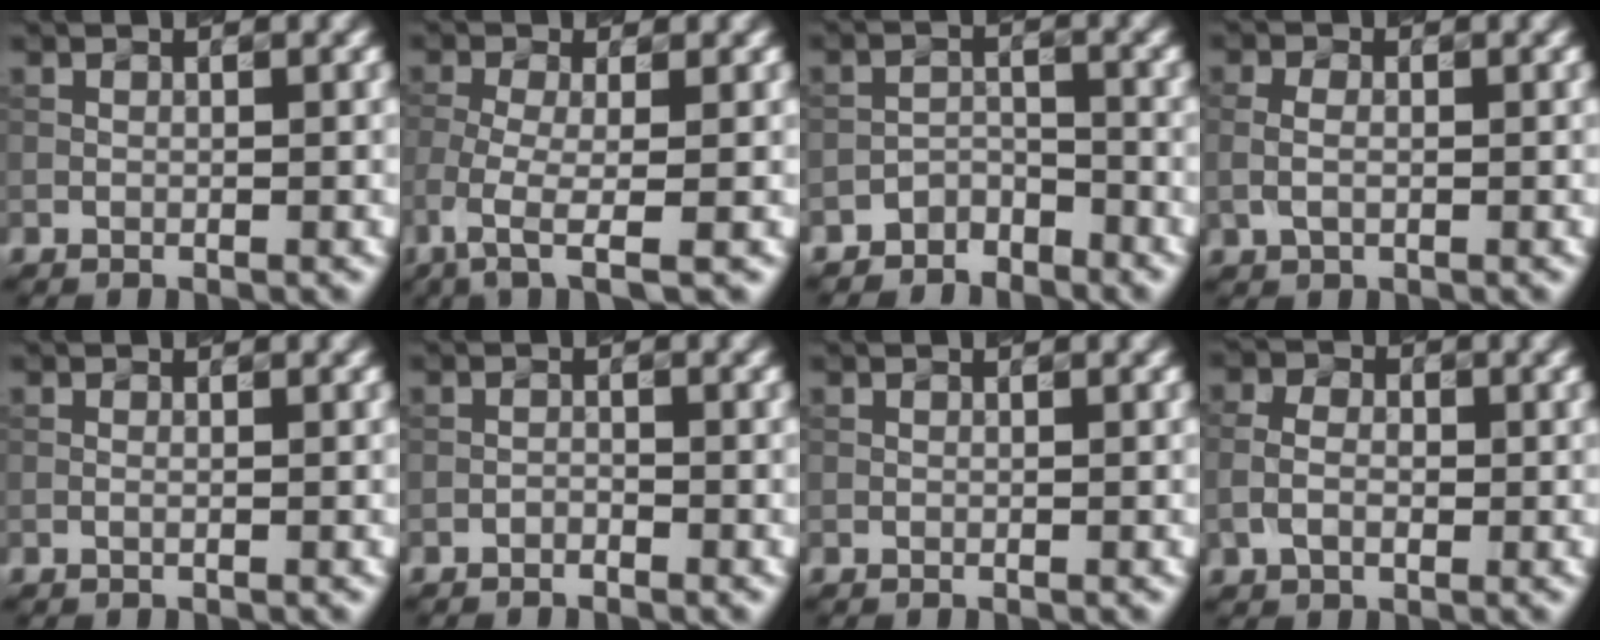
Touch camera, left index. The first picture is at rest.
{"total": 4.5, "force": [-2.5, 1.2, 3.6], "torque": [-0.078, -0.005, -0.053]}
{"total": 2.5, "force": [-2.3, 0.8, -0.2], "torque": [0.007, 0.010, -0.046]}
{"total": 1.4, "force": [-0.2, 1.0, 1.0], "torque": [-0.027, 0.005, -0.005]}
{"total": 0.5, "force": [0.1, 0.3, 0.4], "torque": [0.001, -0.005, -0.007]}
{"total": 0.8, "force": [-0.8, 0.1, 0.2], "torque": [-0.008, 0.005, -0.014]}
{"total": 0.0}
{"total": 2.6, "force": [-0.5, 1.9, 1.7], "torque": [-0.037, 0.007, -0.013]}